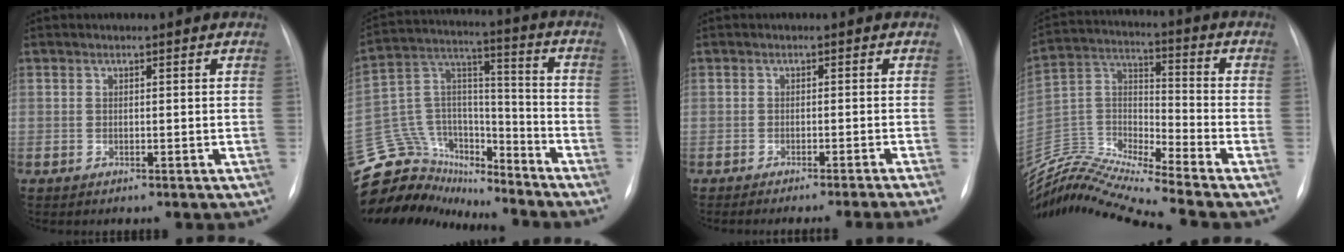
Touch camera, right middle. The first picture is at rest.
{"total": 19.2, "force": [-17.7, 6.5, 3.8], "torque": [-0.077, 0.070, -0.292]}
{"total": 8.1, "force": [-7.0, -2.2, 3.4], "torque": [-0.008, -0.019, -0.088]}
{"total": 14.7, "force": [-13.7, -2.2, 4.7], "torque": [-0.092, 0.016, -0.260]}